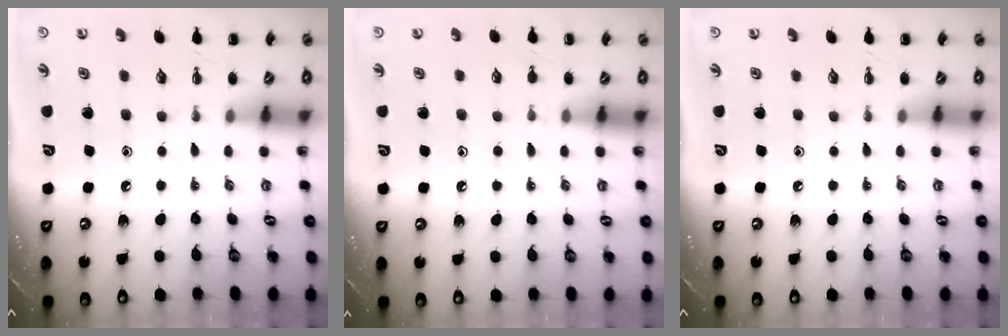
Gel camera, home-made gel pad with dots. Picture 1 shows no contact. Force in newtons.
{"total": 6.2, "press": 5.9, "slide": 2.0}
{"total": 0.0}